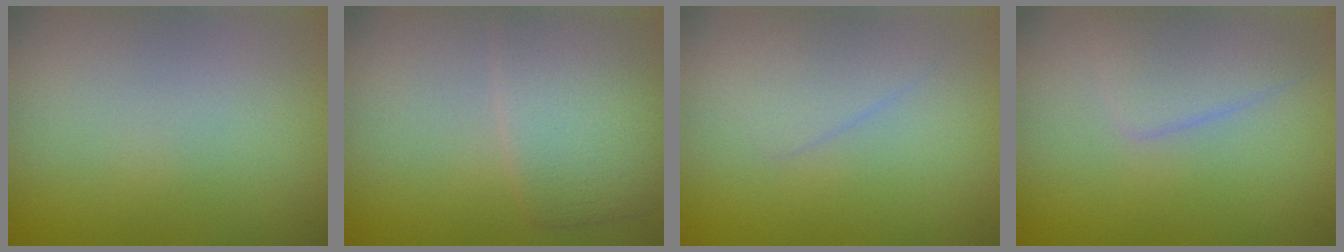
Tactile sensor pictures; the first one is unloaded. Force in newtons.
{"total": 5.1, "press": 5.1, "slide": 0.2}
{"total": 1.7, "press": 1.7, "slide": 0.1}
{"total": 2.8, "press": 2.8, "slide": 0.2}